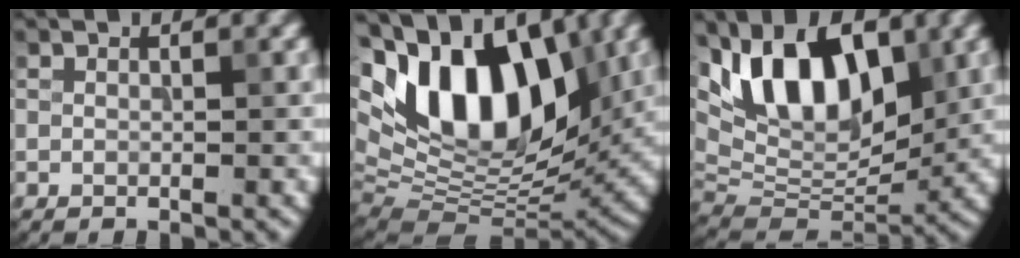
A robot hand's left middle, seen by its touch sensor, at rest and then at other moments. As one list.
[{"total": 15.6, "force": [5.1, 8.8, 11.8], "torque": [-0.197, 0.023, 0.081]}, {"total": 11.6, "force": [5.2, 6.0, 8.5], "torque": [-0.136, 0.010, 0.083]}]